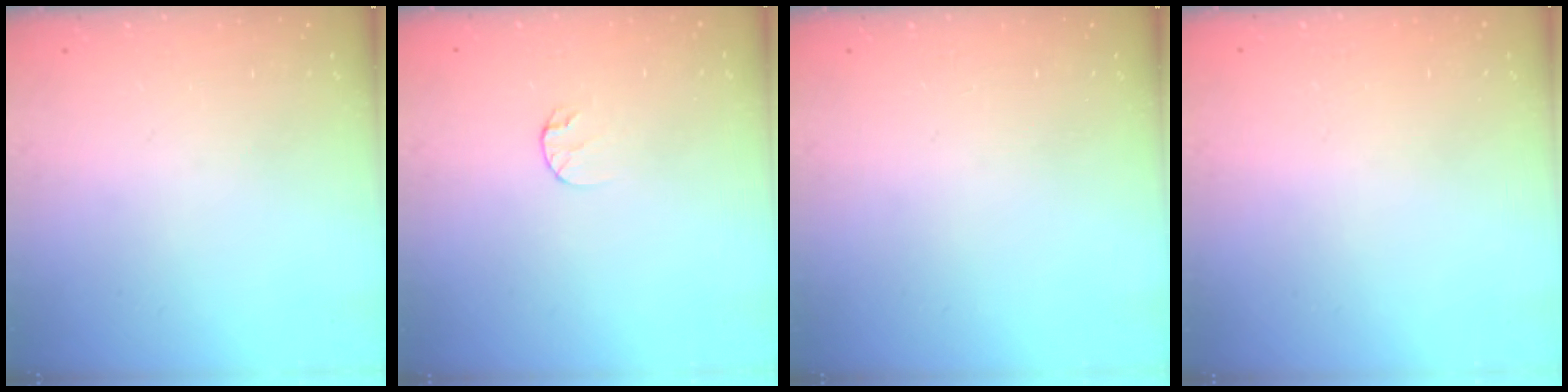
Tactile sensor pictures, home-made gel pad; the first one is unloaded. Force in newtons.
{"total": 5.2, "press": 5.1, "slide": 0.5}
{"total": 0.0}
{"total": 0.5, "press": 0.5, "slide": 0.1}